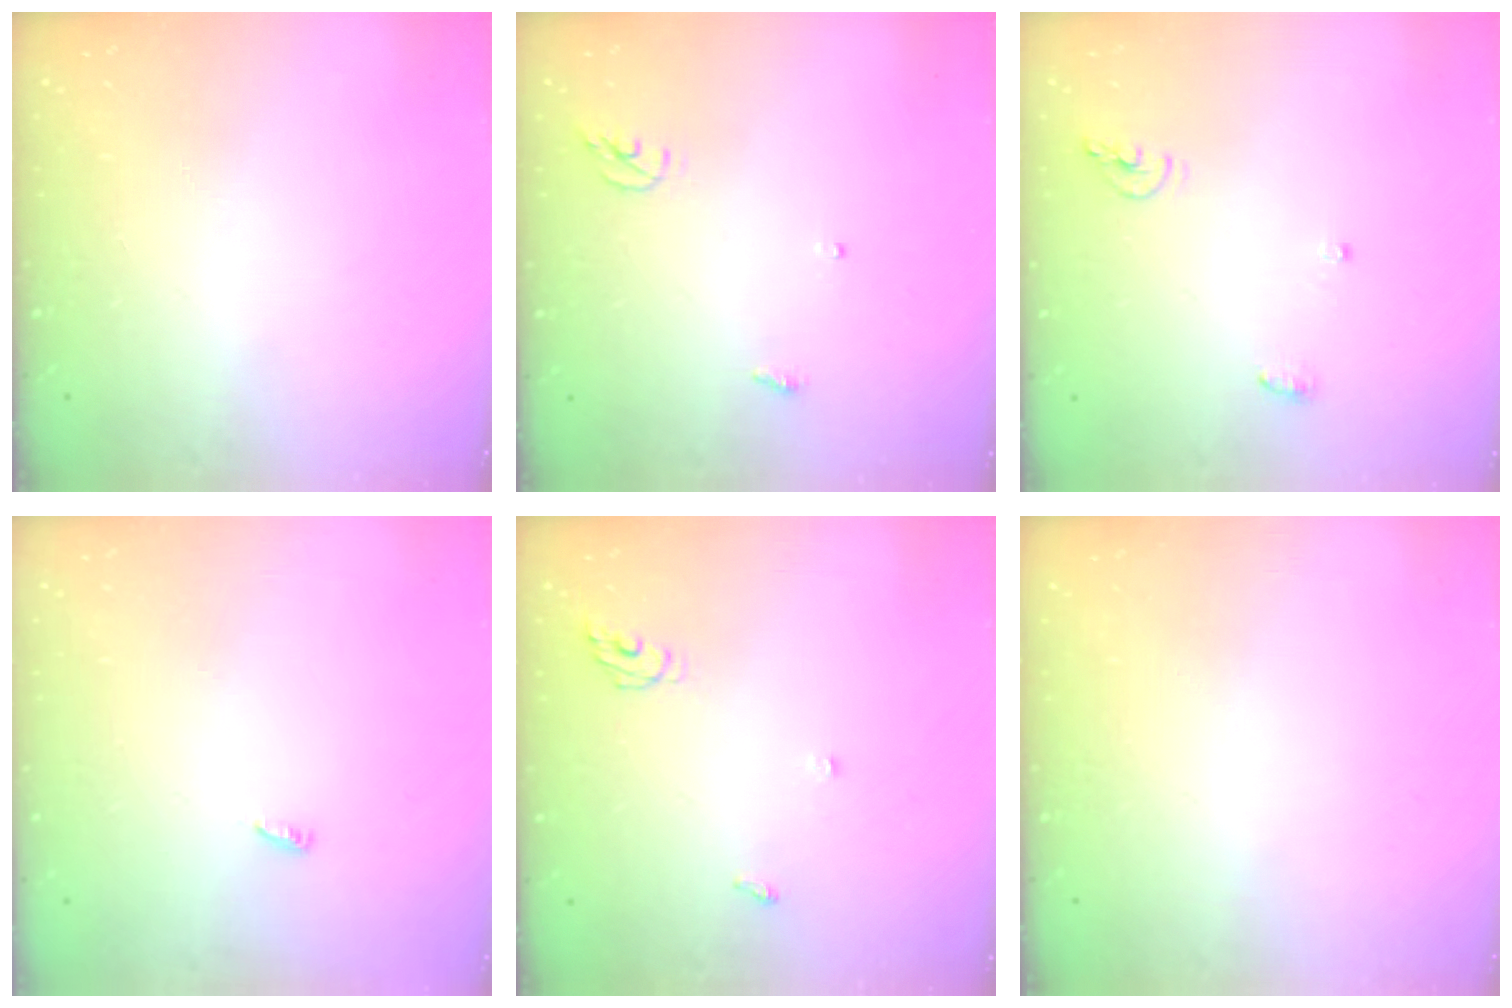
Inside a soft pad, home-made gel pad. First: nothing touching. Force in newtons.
{"total": 3.8, "press": 3.8, "slide": 0.3}
{"total": 5.6, "press": 5.6, "slide": 0.2}
{"total": 2.5, "press": 2.5, "slide": 0.2}
{"total": 5.2, "press": 5.1, "slide": 0.3}
{"total": 0.0}